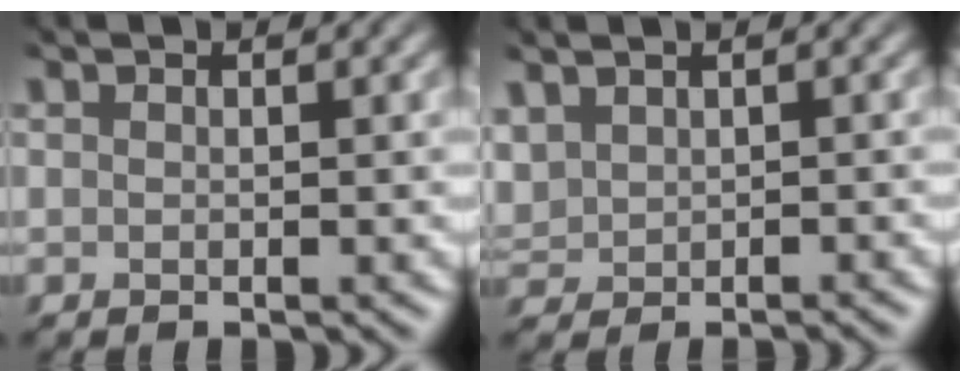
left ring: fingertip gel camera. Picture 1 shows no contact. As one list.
[{"total": 1.1, "force": [0.8, 0.7, 0.4], "torque": [-0.016, 0.007, 0.020]}]